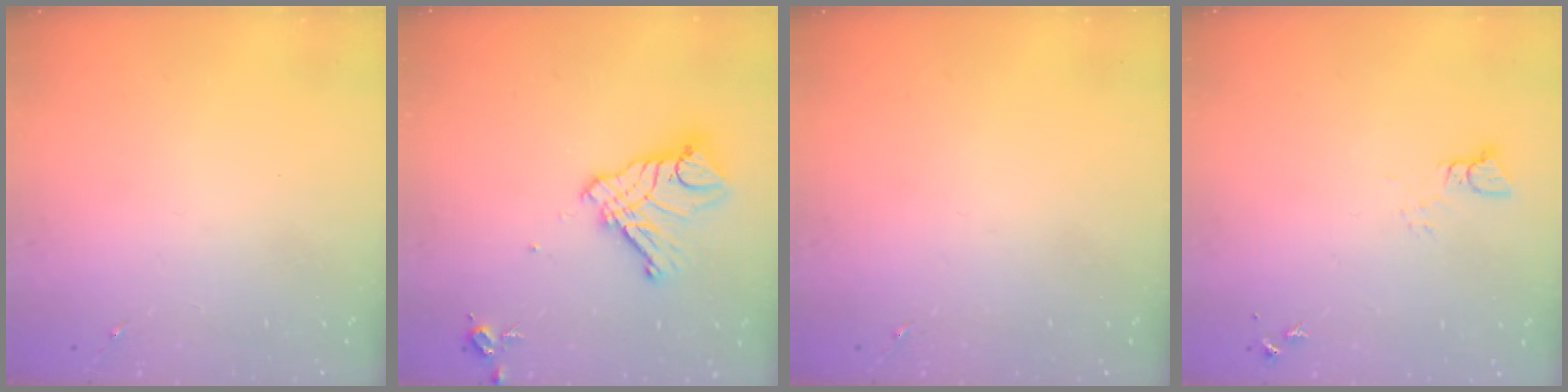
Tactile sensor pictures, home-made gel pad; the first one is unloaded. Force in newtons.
{"total": 14.6, "press": 14.6, "slide": 1.5}
{"total": 0.0}
{"total": 2.5, "press": 2.5, "slide": 0.1}